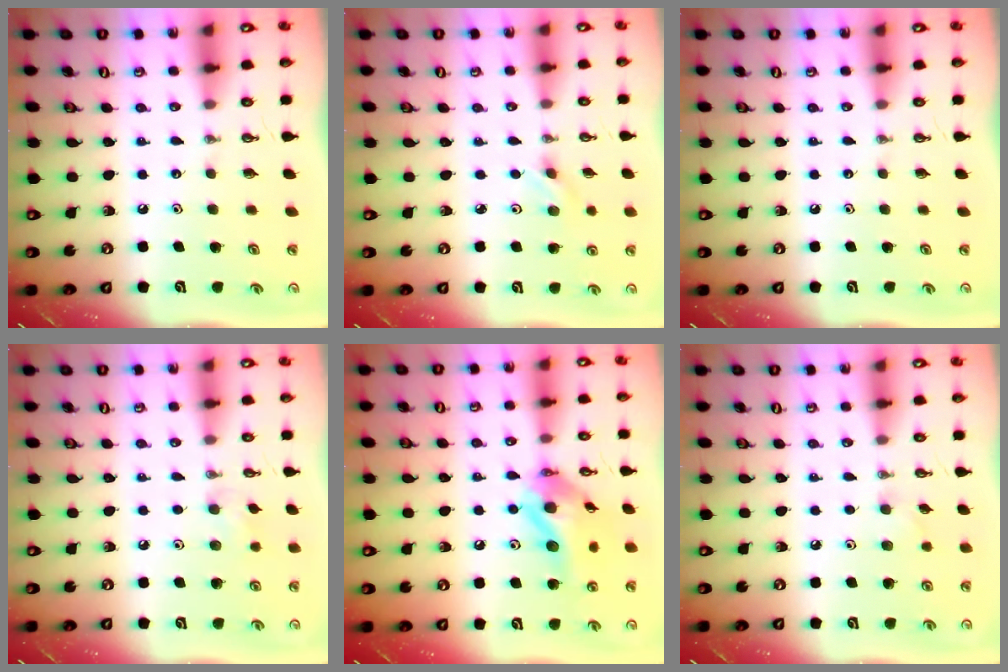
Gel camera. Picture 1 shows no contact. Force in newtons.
{"total": 2.9, "press": 2.6, "slide": 1.4}
{"total": 0.0}
{"total": 6.1, "press": 6.0, "slide": 0.9}
{"total": 14.8, "press": 14.7, "slide": 2.0}
{"total": 6.2, "press": 5.7, "slide": 2.7}